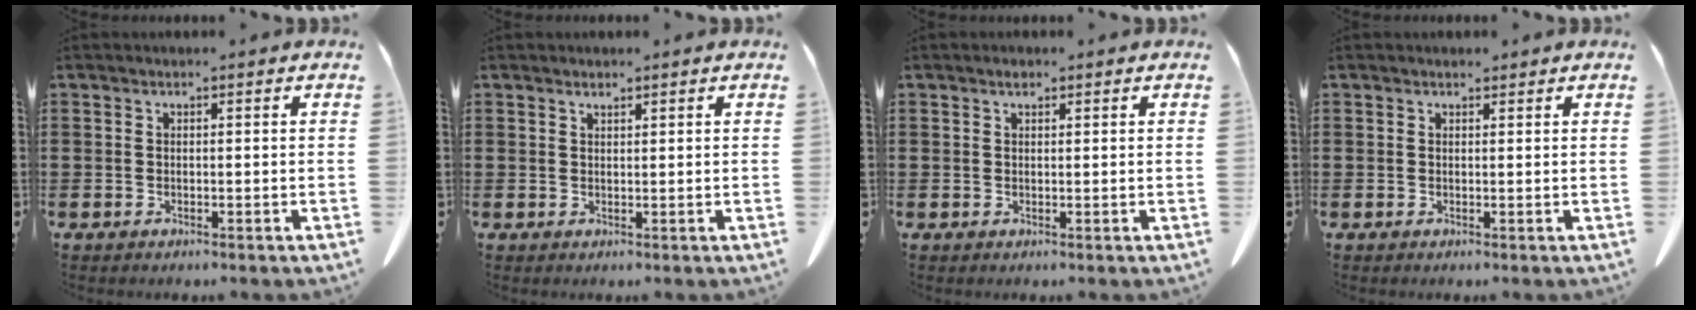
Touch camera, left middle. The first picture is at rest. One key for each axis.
{"total": 0.9, "fx": 0.7, "fy": 0.2, "fz": 0.4, "tx": -0.010, "ty": 0.000, "tz": 0.013}
{"total": 0.8, "fx": 0.6, "fy": 0.3, "fz": 0.5, "tx": -0.010, "ty": 0.001, "tz": 0.012}
{"total": 0.8, "fx": 0.7, "fy": 0.3, "fz": 0.2, "tx": -0.006, "ty": 0.002, "tz": 0.014}